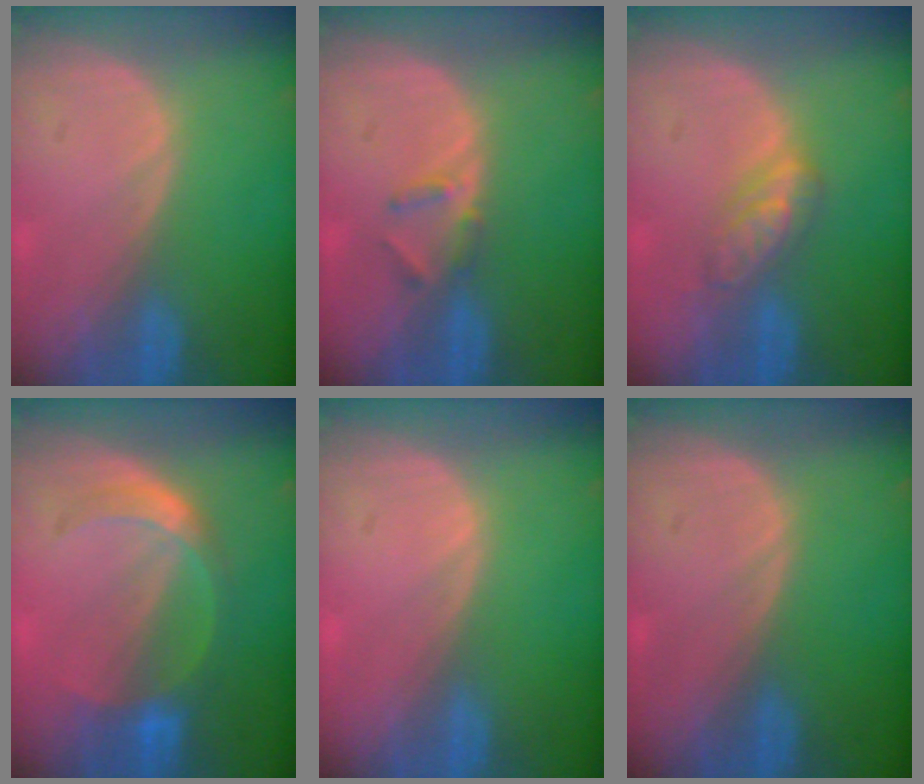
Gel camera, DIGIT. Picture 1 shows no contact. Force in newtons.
{"total": 2.3, "press": 2.1, "slide": 0.9}
{"total": 4.7, "press": 4.4, "slide": 1.4}
{"total": 5.6, "press": 5.3, "slide": 1.9}
{"total": 0.0}
{"total": 0.0}